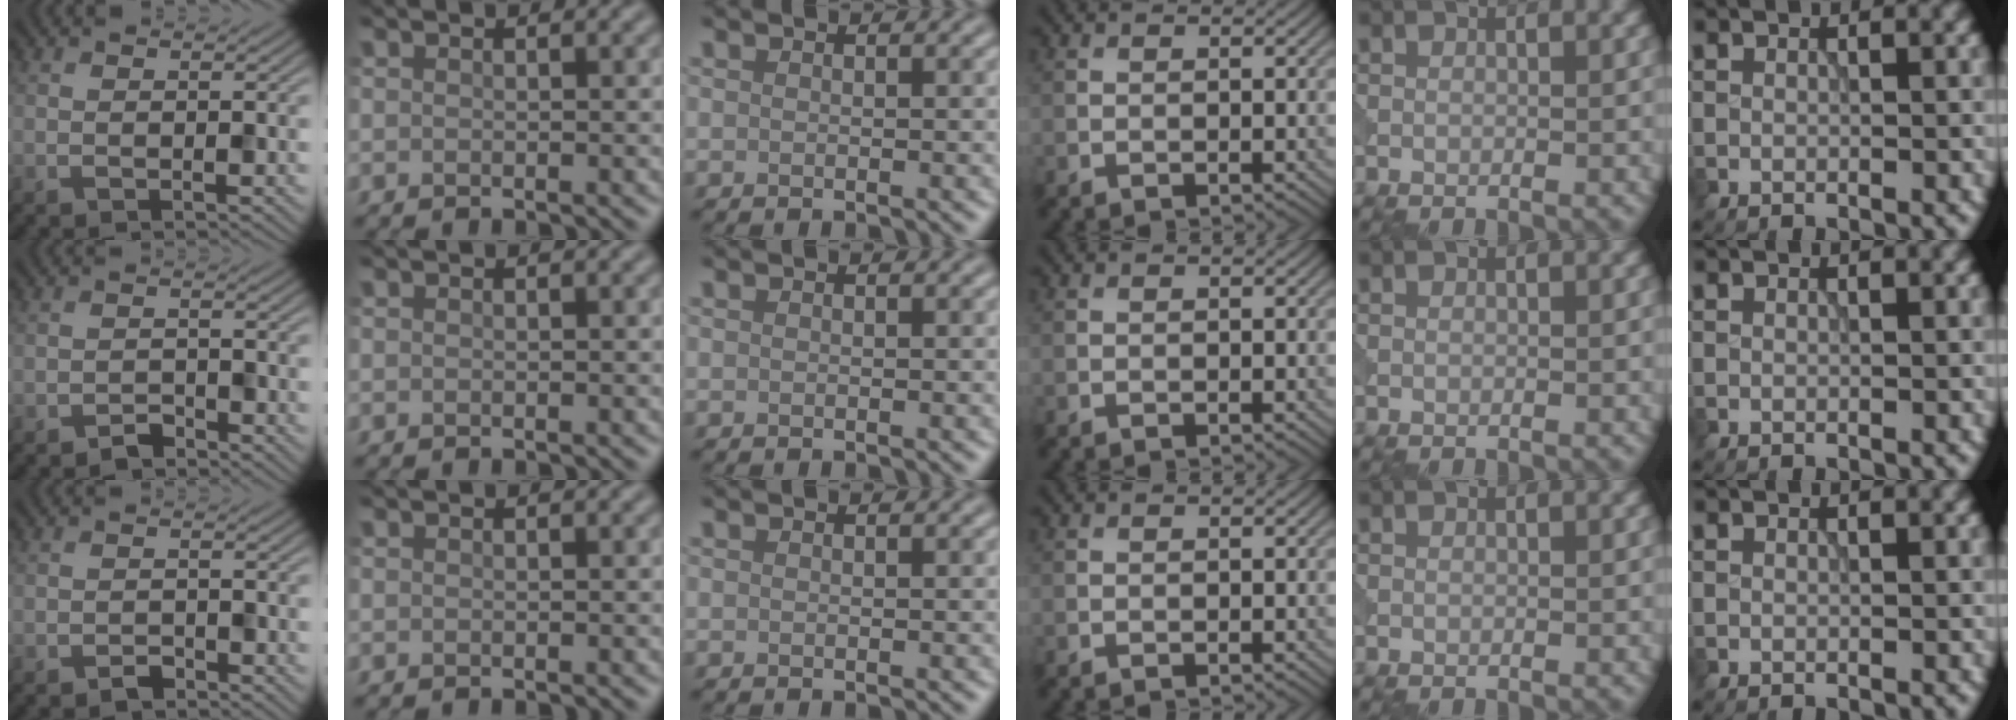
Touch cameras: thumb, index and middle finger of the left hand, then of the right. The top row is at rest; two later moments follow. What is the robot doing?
{"motion": "open", "object": "sandwich press"}